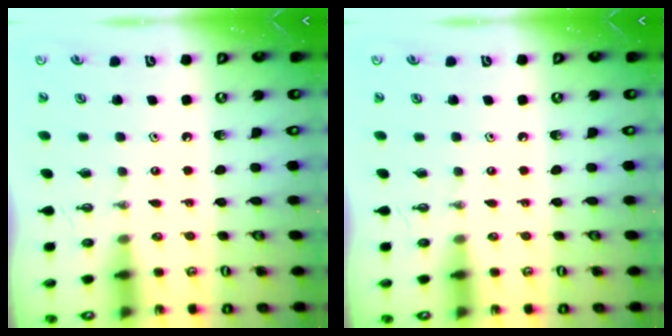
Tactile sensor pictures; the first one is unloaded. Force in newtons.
{"total": 0.0}